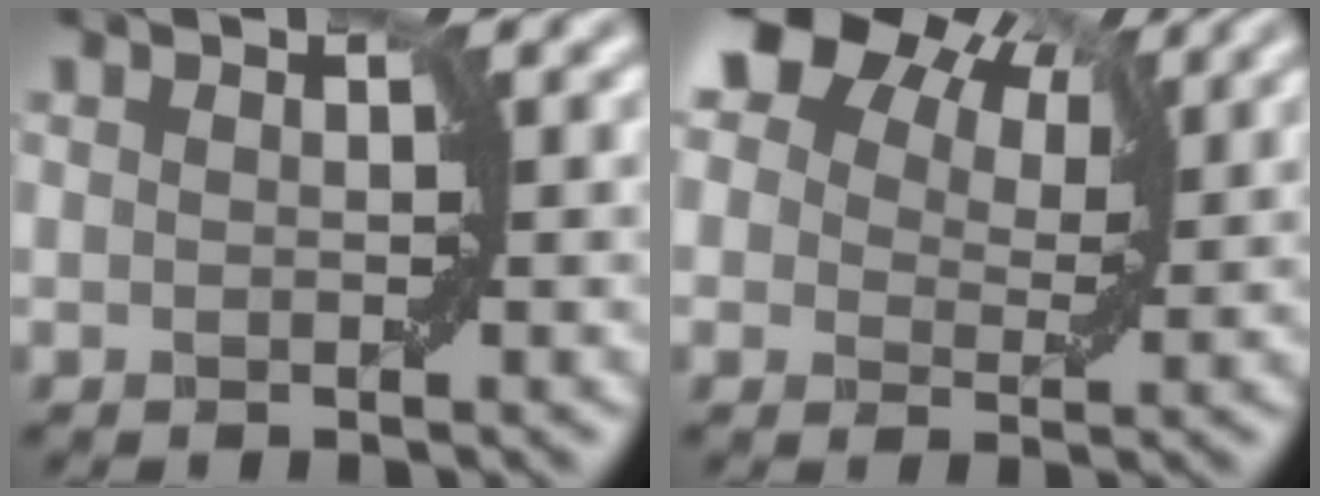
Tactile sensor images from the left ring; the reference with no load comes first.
{"total": 11.1, "force": [6.4, 6.4, 6.6], "torque": [-0.112, 0.027, 0.093]}